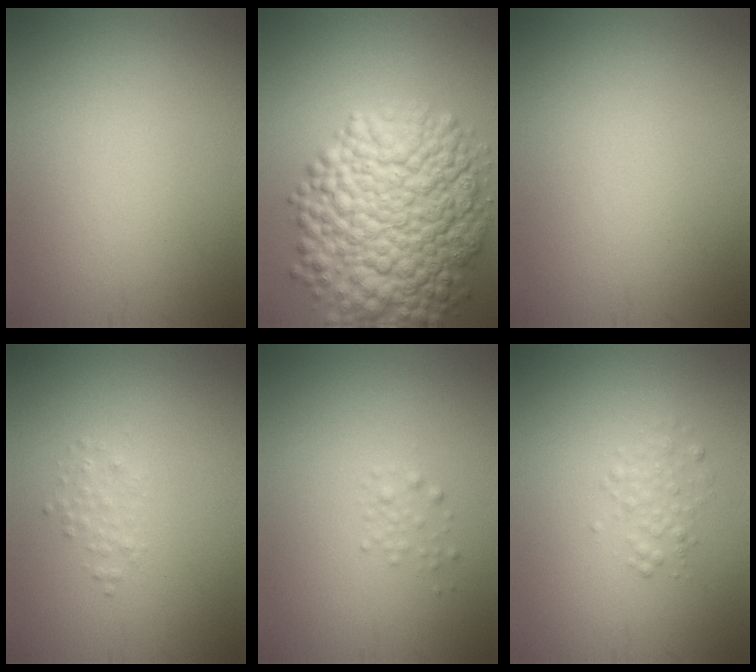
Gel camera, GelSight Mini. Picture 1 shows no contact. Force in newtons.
{"total": 13.0, "press": 12.9, "slide": 0.4}
{"total": 0.0}
{"total": 1.0, "press": 1.0, "slide": 0.1}
{"total": 0.9, "press": 0.9, "slide": 0.0}
{"total": 1.5, "press": 1.5, "slide": 0.0}